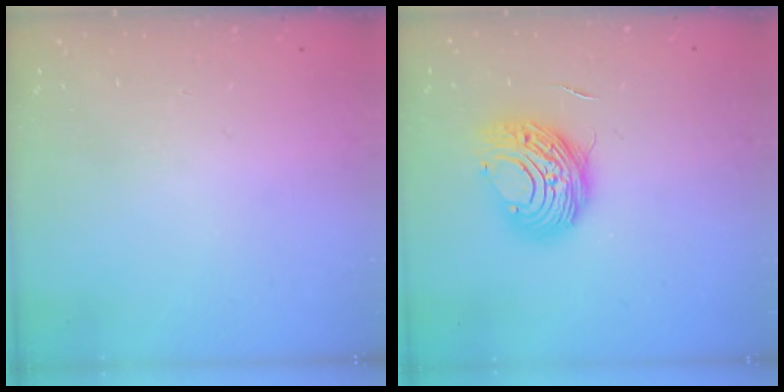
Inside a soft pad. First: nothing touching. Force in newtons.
{"total": 10.0, "press": 10.0, "slide": 0.8}